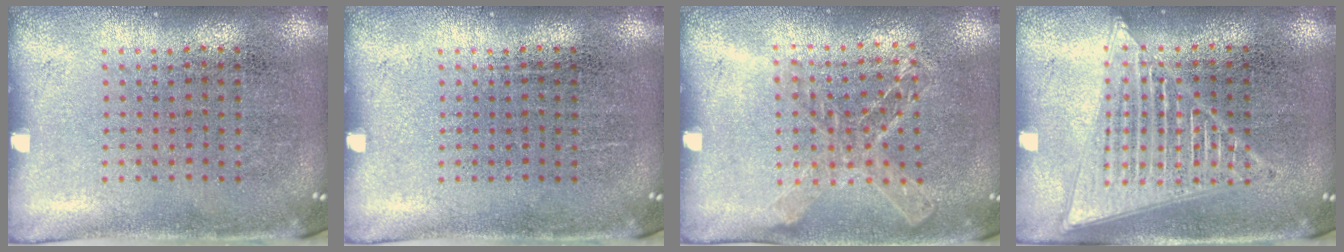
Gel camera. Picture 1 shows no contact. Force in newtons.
{"total": 0.0}
{"total": 1.1, "press": 1.1, "slide": 0.1}
{"total": 3.2, "press": 3.2, "slide": 0.3}